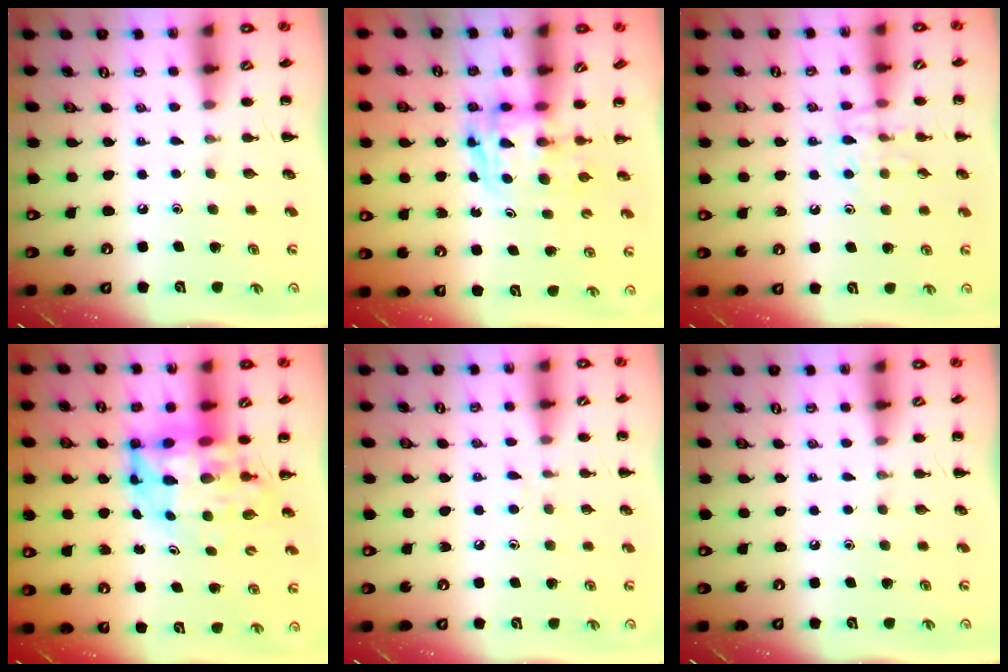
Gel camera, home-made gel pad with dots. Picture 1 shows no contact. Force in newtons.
{"total": 2.7, "press": 2.7, "slide": 0.2}
{"total": 9.8, "press": 9.8, "slide": 1.1}
{"total": 9.5, "press": 9.1, "slide": 2.8}
{"total": 3.5, "press": 3.1, "slide": 1.6}
{"total": 0.0}